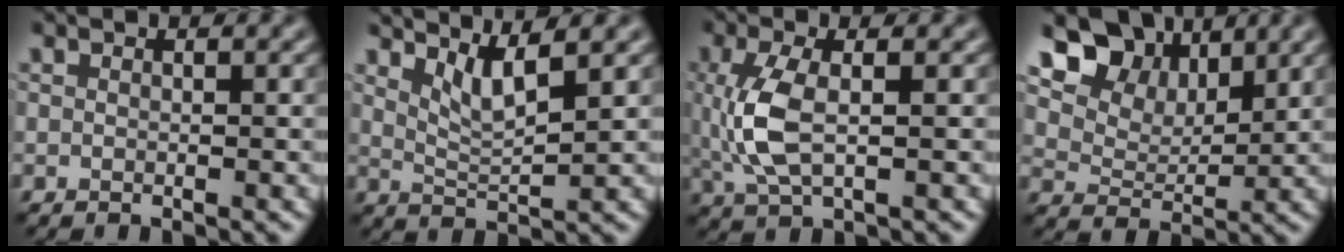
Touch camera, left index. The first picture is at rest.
{"total": 3.4, "force": [2.3, 0.6, 2.5], "torque": [-0.044, -0.005, 0.047]}
{"total": 4.7, "force": [0.1, 2.0, 4.3], "torque": [-0.109, -0.001, 0.001]}
{"total": 9.3, "force": [6.0, 5.6, 4.3], "torque": [-0.095, -0.001, 0.113]}